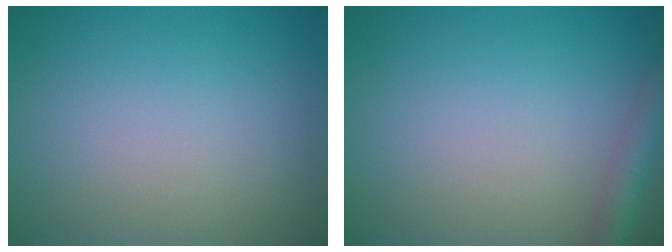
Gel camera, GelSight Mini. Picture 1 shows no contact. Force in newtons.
{"total": 2.9, "press": 2.9, "slide": 0.1}